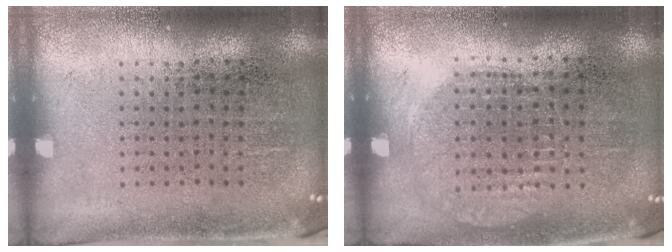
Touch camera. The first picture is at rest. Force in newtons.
{"total": 1.0, "press": 0.9, "slide": 0.3}